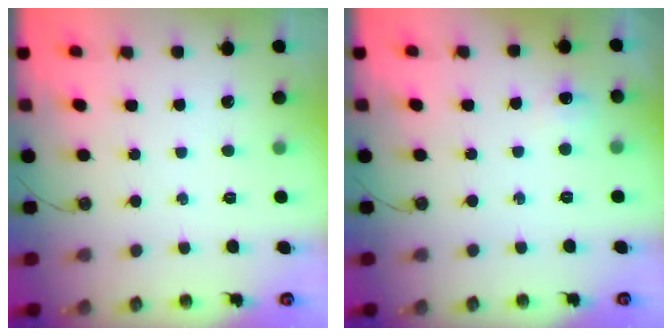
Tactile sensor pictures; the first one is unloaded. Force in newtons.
{"total": 5.9, "press": 5.8, "slide": 0.7}